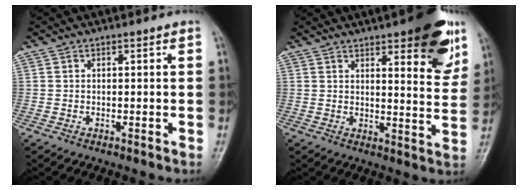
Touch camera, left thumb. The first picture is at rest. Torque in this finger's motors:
{"motor_torque": [1.47, 1.24, 1.14, -1.15, 0.02]}